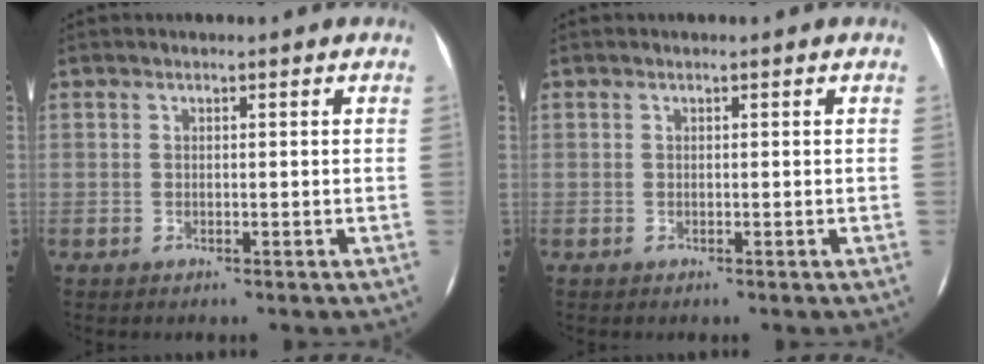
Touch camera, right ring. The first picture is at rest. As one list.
[{"total": 0.0}]